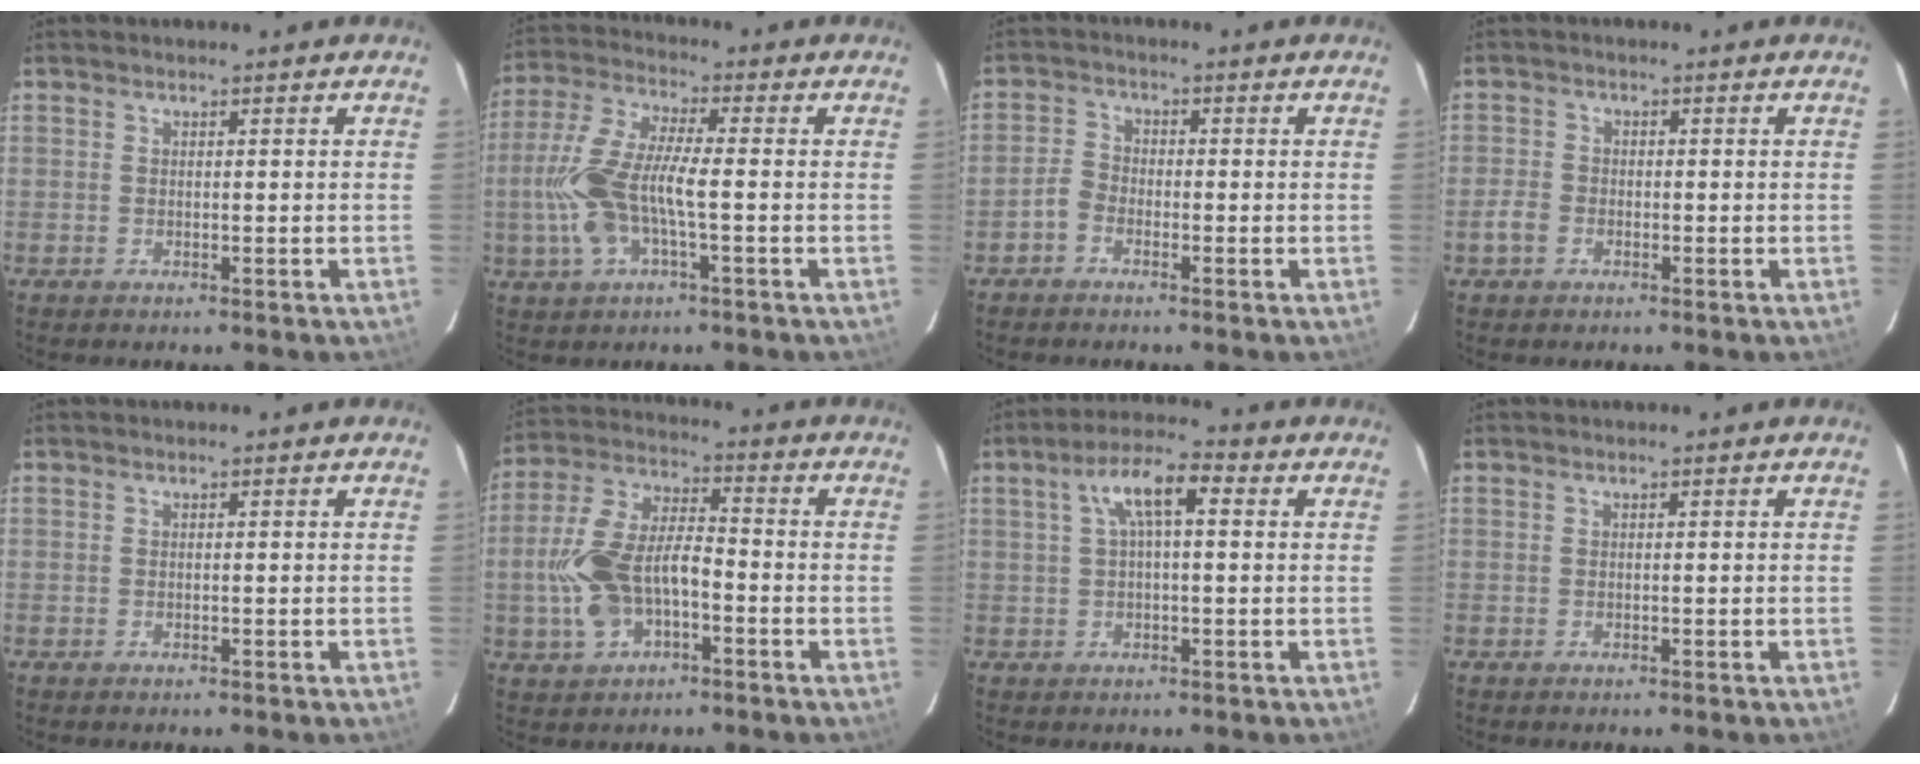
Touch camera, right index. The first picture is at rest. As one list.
[{"total": 12.2, "force": [-2.4, 3.9, 11.4], "torque": [-0.250, 0.003, -0.046]}, {"total": 2.6, "force": [-1.8, 1.6, 1.1], "torque": [-0.025, 0.011, -0.037]}, {"total": 2.9, "force": [-1.6, 2.1, 1.2], "torque": [-0.029, 0.006, -0.031]}, {"total": 0.0}, {"total": 13.4, "force": [-3.6, 6.9, 10.9], "torque": [-0.234, 0.012, -0.062]}, {"total": 7.5, "force": [2.0, 2.4, 6.8], "torque": [-0.128, 0.023, 0.034]}, {"total": 0.0}]